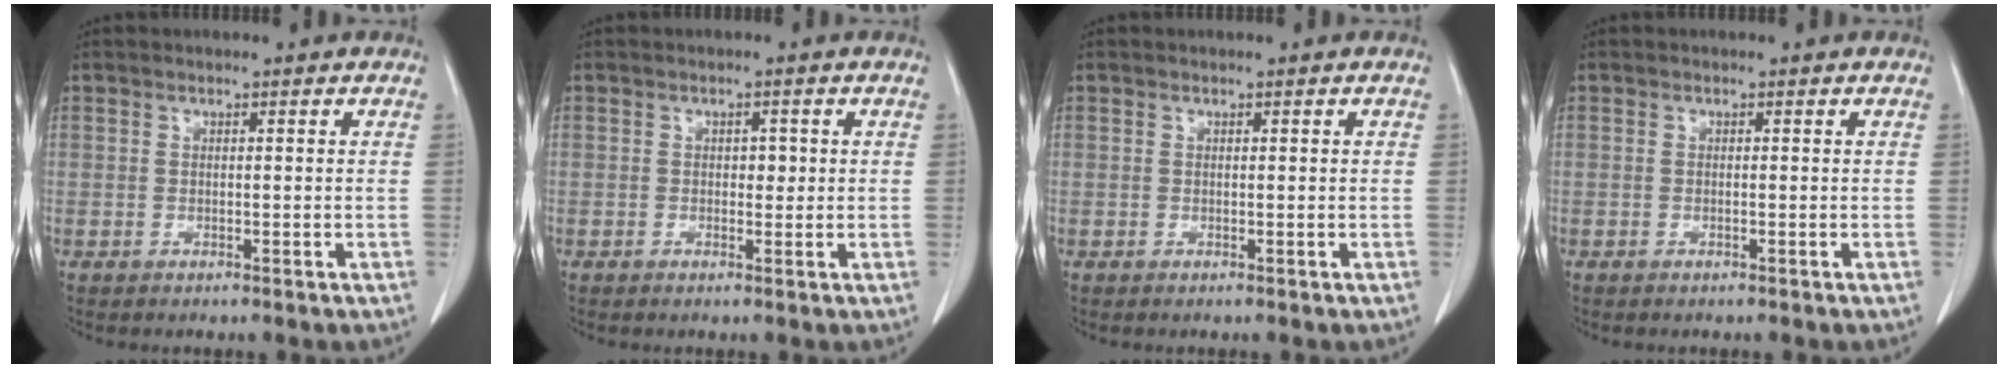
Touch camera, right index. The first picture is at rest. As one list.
[{"total": 1.5, "force": [0.1, 1.0, 1.1], "torque": [-0.010, 0.003, 0.000]}, {"total": 0.0}, {"total": 0.0}]